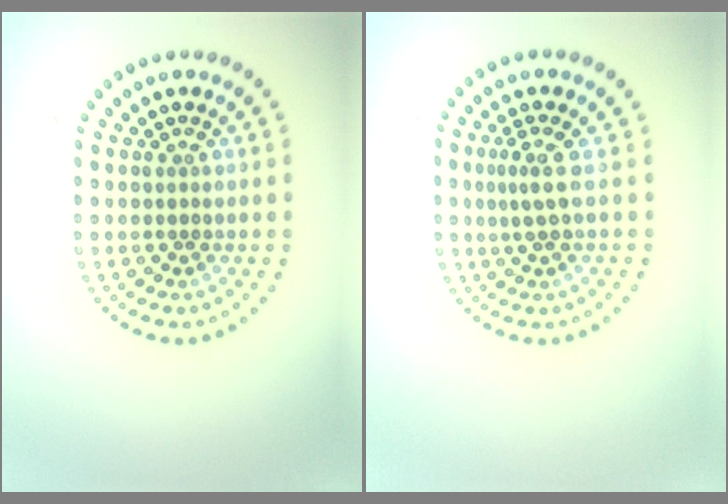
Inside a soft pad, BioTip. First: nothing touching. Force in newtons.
{"total": 2.2, "press": 1.5, "slide": 1.6}